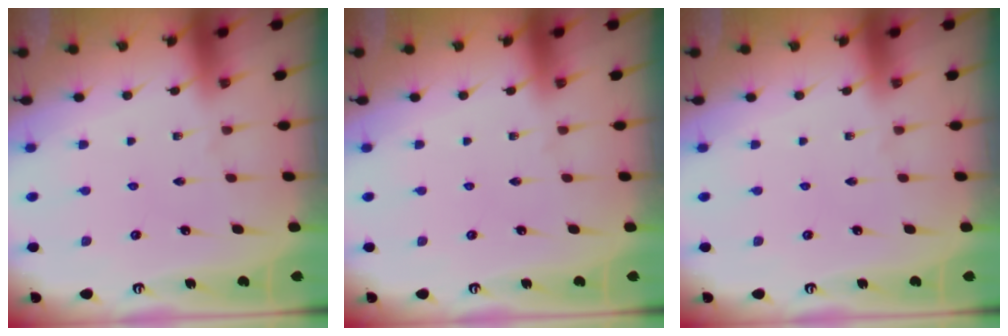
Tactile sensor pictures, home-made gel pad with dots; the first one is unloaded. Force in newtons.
{"total": 0.0}
{"total": 0.0}